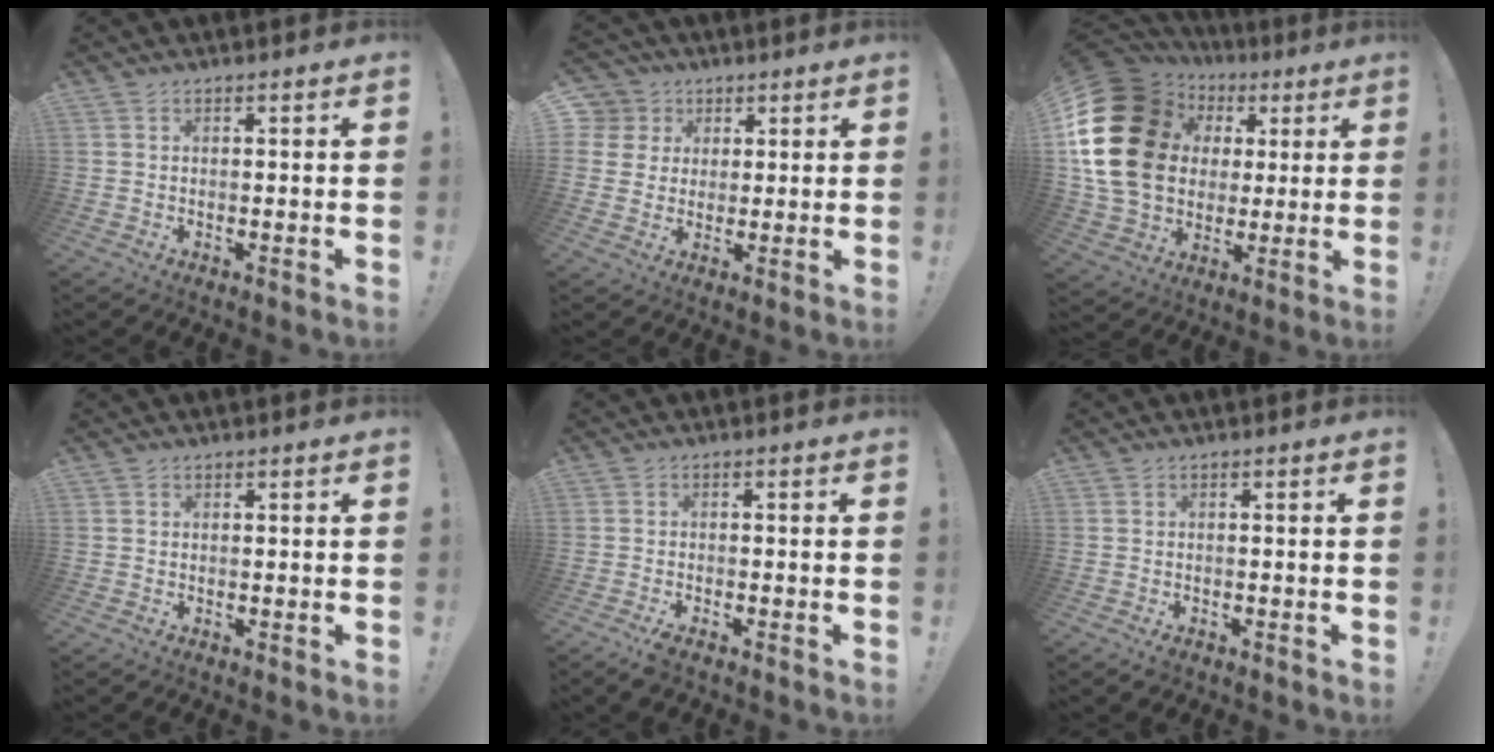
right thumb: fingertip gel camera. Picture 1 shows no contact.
{"total": 6.3, "force": [1.8, 5.9, 1.2], "torque": [-0.028, -0.014, 0.037]}
{"total": 23.9, "force": [3.5, 18.6, 14.5], "torque": [-0.268, -0.010, 0.092]}
{"total": 0.5, "force": [0.1, 0.5, -0.1], "torque": [0.003, 0.001, 0.001]}
{"total": 2.7, "force": [-2.2, 0.4, 1.5], "torque": [-0.035, 0.001, -0.041]}
{"total": 1.4, "force": [-1.0, 0.7, 0.7], "torque": [-0.009, 0.005, -0.017]}